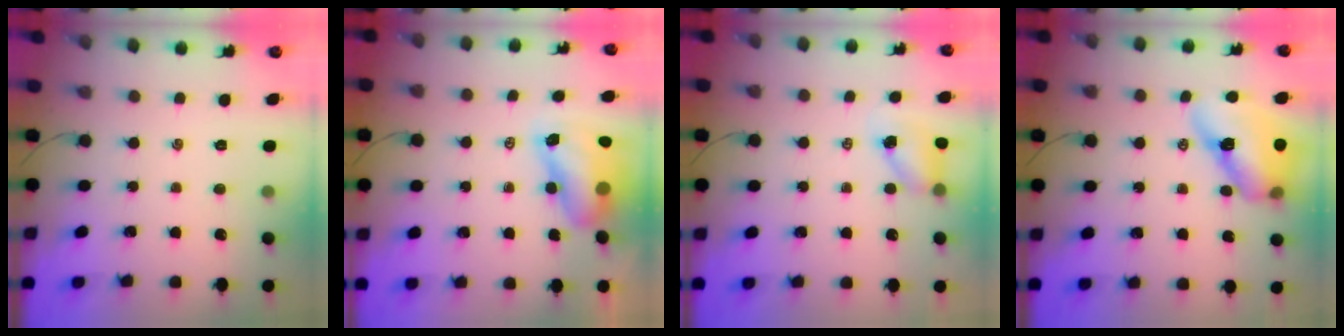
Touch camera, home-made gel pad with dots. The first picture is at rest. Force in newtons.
{"total": 9.0, "press": 8.8, "slide": 1.9}
{"total": 4.9, "press": 4.8, "slide": 0.3}
{"total": 14.5, "press": 13.8, "slide": 4.3}